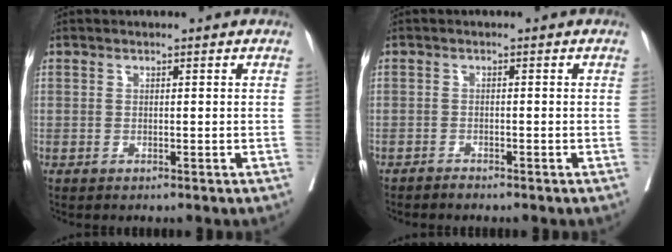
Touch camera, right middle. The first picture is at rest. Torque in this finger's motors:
{"motor_torque": [0.17, -0.17, -0.02, 0.00]}